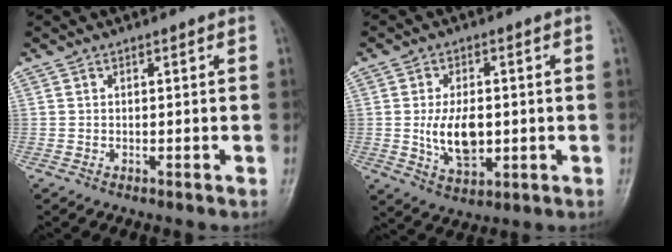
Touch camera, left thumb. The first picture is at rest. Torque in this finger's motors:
{"motor_torque": [1.24, 1.72, 1.03, -0.18, 0.09]}